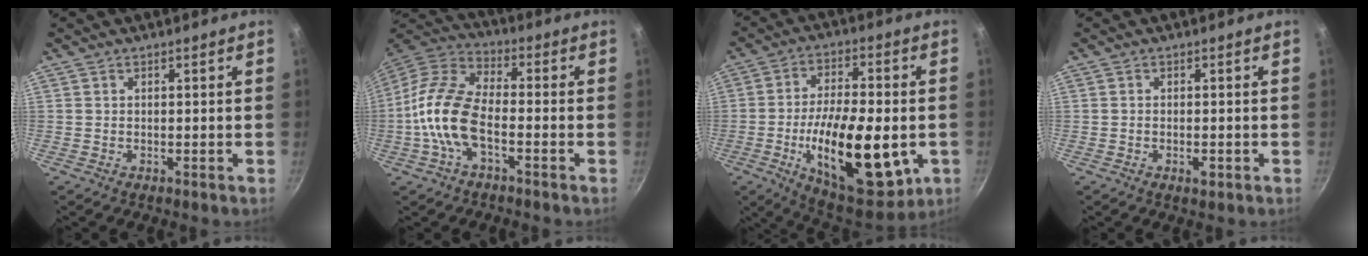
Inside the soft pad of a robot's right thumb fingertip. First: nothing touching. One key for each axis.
{"total": 13.1, "fx": -3.6, "fy": 6.4, "fz": 10.8, "tx": -0.206, "ty": 0.039, "tz": -0.087}
{"total": 23.6, "fx": -5.3, "fy": 10.4, "fz": 20.5, "tx": -0.308, "ty": 0.006, "tz": -0.077}
{"total": 1.7, "fx": -0.8, "fy": 0.6, "fz": 1.4, "tx": -0.025, "ty": 0.000, "tz": -0.014}